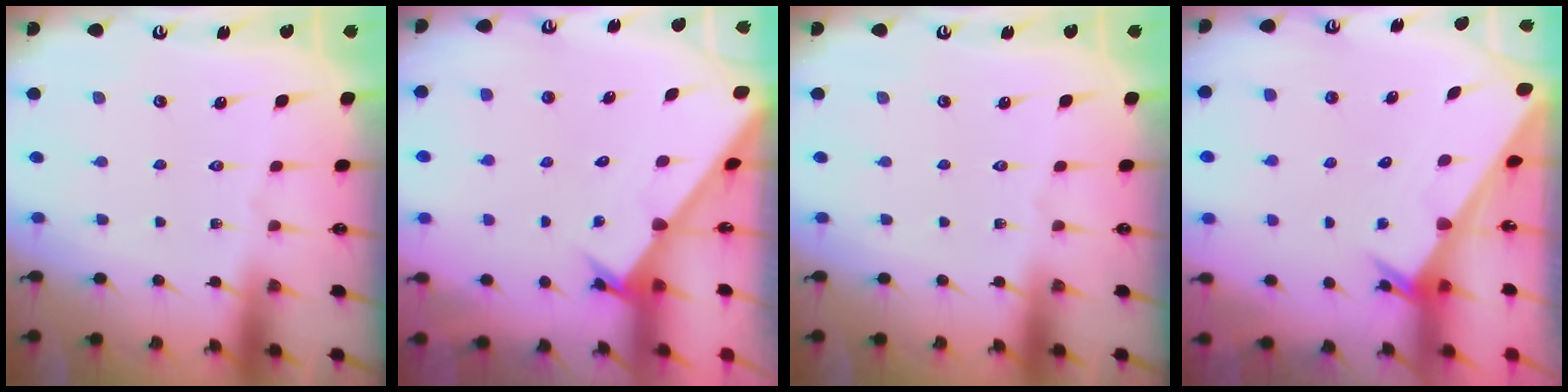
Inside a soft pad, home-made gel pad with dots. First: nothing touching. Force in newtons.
{"total": 2.6, "press": 2.6, "slide": 0.3}
{"total": 0.0}
{"total": 3.5, "press": 3.4, "slide": 0.4}